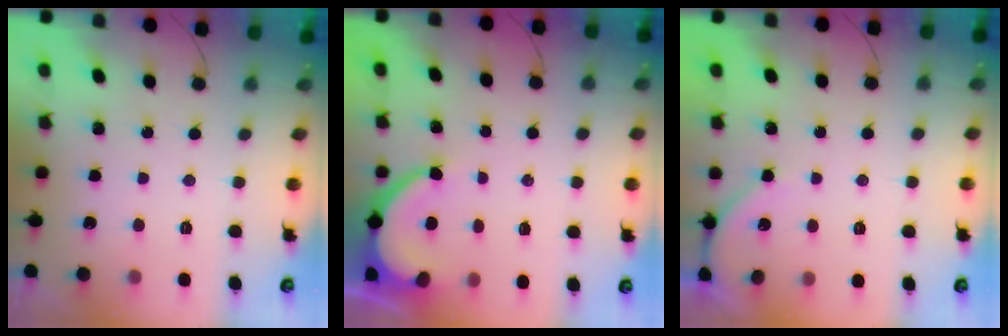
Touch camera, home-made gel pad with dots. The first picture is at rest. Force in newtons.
{"total": 6.7, "press": 6.7, "slide": 0.6}
{"total": 4.7, "press": 4.7, "slide": 0.6}